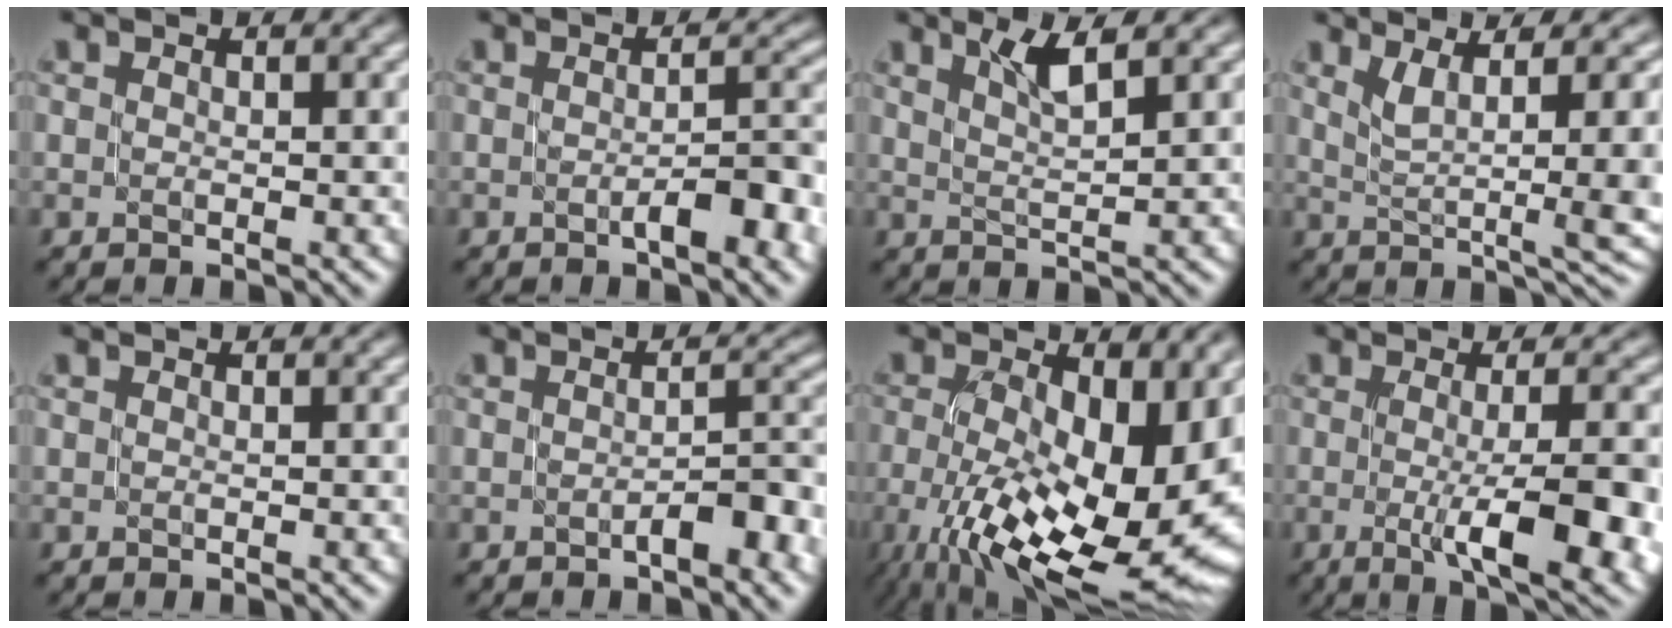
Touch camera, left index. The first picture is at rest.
{"total": 4.4, "force": [-1.3, 1.0, 4.1], "torque": [-0.061, 0.007, -0.017]}
{"total": 2.7, "force": [1.8, 0.3, 2.0], "torque": [-0.033, 0.003, 0.035]}
{"total": 6.7, "force": [1.6, 2.0, 6.2], "torque": [-0.096, 0.001, 0.033]}
{"total": 0.0}
{"total": 3.4, "force": [-1.2, 0.7, 3.0], "torque": [-0.042, 0.010, -0.018]}
{"total": 17.0, "force": [-4.1, 8.3, 14.2], "torque": [-0.212, -0.018, -0.055]}
{"total": 8.5, "force": [-2.0, 2.2, 7.9], "torque": [-0.103, -0.009, -0.028]}